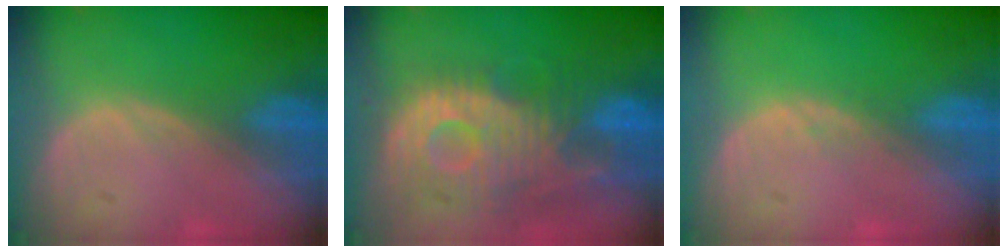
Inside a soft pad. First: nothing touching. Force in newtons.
{"total": 12.2, "press": 10.8, "slide": 5.6}
{"total": 0.6, "press": 0.6, "slide": 0.1}